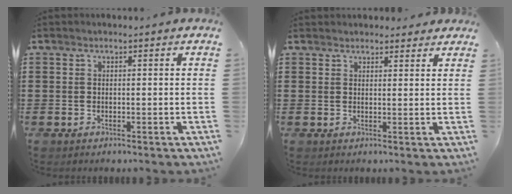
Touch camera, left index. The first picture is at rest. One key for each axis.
{"total": 2.1, "fx": 2.0, "fy": 0.5, "fz": 0.1, "tx": 0.001, "ty": -0.001, "tz": 0.037}